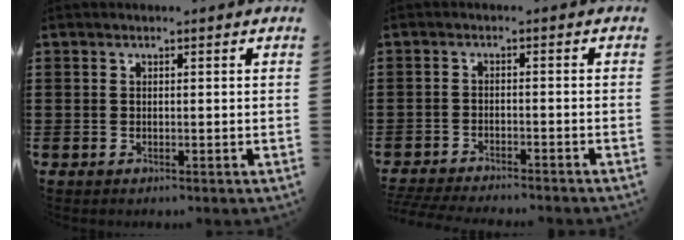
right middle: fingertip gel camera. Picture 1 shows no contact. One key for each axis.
{"total": 2.9, "fx": -2.9, "fy": -0.1, "fz": 0.4, "tx": -0.015, "ty": -0.004, "tz": -0.063}